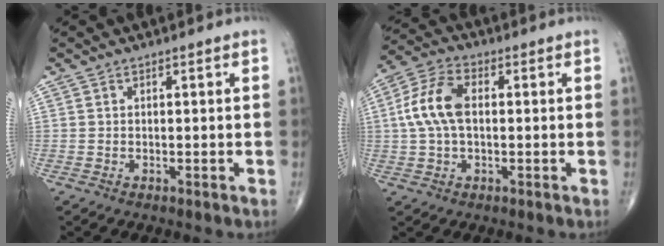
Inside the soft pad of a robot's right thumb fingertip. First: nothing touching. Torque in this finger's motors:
{"motor_torque": [-0.14, 1.16, 0.96, 0.05, 0.13]}